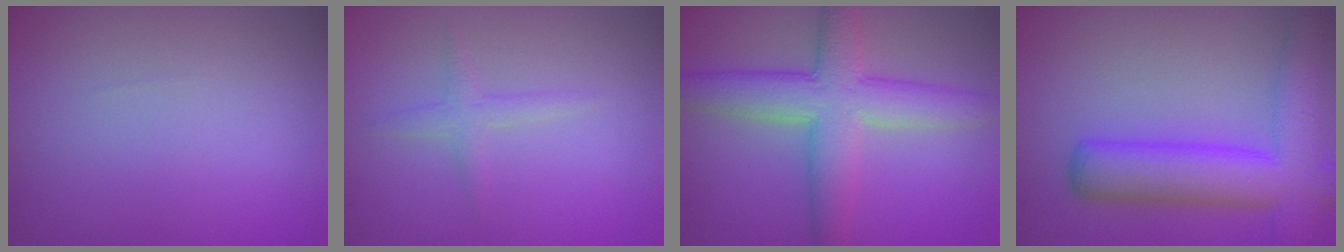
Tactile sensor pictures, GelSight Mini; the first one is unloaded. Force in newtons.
{"total": 1.3, "press": 1.3, "slide": 0.0}
{"total": 6.5, "press": 6.5, "slide": 0.3}
{"total": 7.9, "press": 7.9, "slide": 0.4}